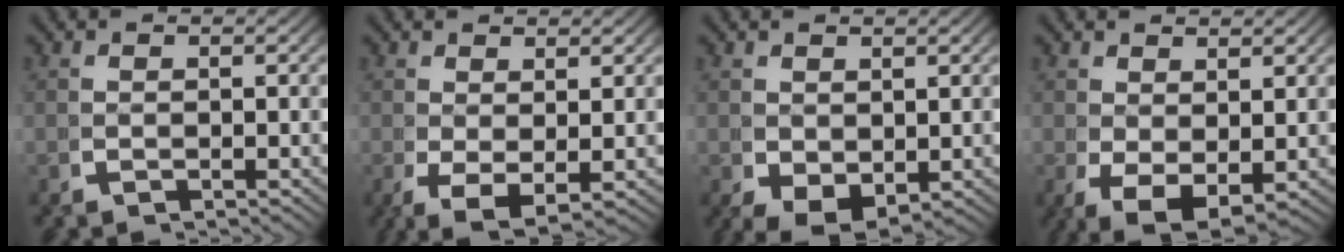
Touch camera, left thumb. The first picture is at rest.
{"total": 4.0, "force": [-1.4, 2.3, 3.0], "torque": [-0.069, -0.035, 0.000]}
{"total": 3.7, "force": [-0.8, 2.7, 2.4], "torque": [-0.048, -0.031, 0.011]}
{"total": 5.3, "force": [-1.9, 3.3, 3.7], "torque": [-0.080, -0.041, -0.002]}